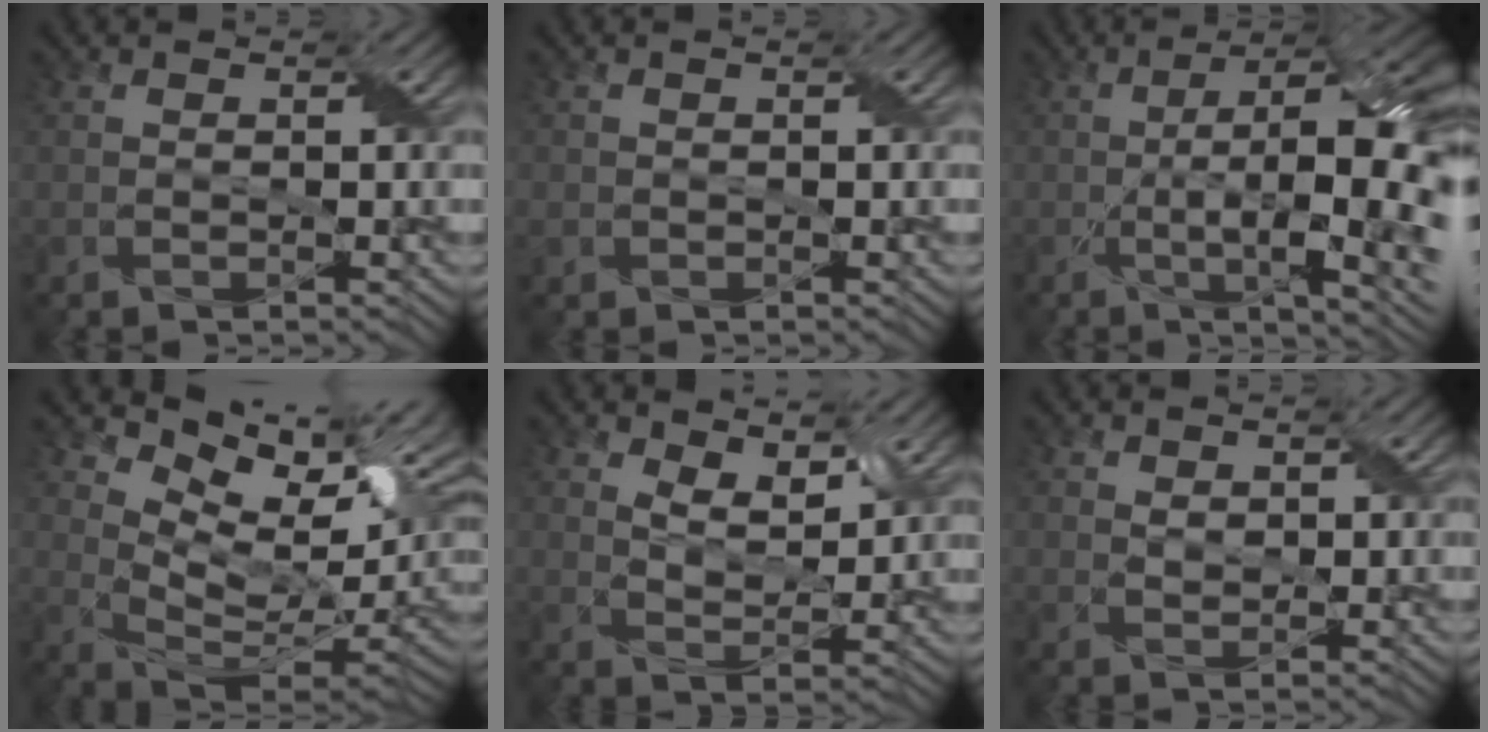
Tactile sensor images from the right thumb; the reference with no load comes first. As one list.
[{"total": 1.3, "force": [-0.4, 1.2, 0.3], "torque": [-0.013, -0.004, -0.009]}, {"total": 16.2, "force": [-2.4, 5.2, 15.1], "torque": [-0.239, -0.006, -0.028]}, {"total": 13.5, "force": [5.9, 6.1, 10.6], "torque": [-0.184, 0.003, 0.109]}, {"total": 6.1, "force": [3.8, 2.9, 3.9], "torque": [-0.075, -0.008, 0.067]}, {"total": 1.7, "force": [1.0, 1.1, 0.9], "torque": [-0.023, -0.001, 0.020]}]